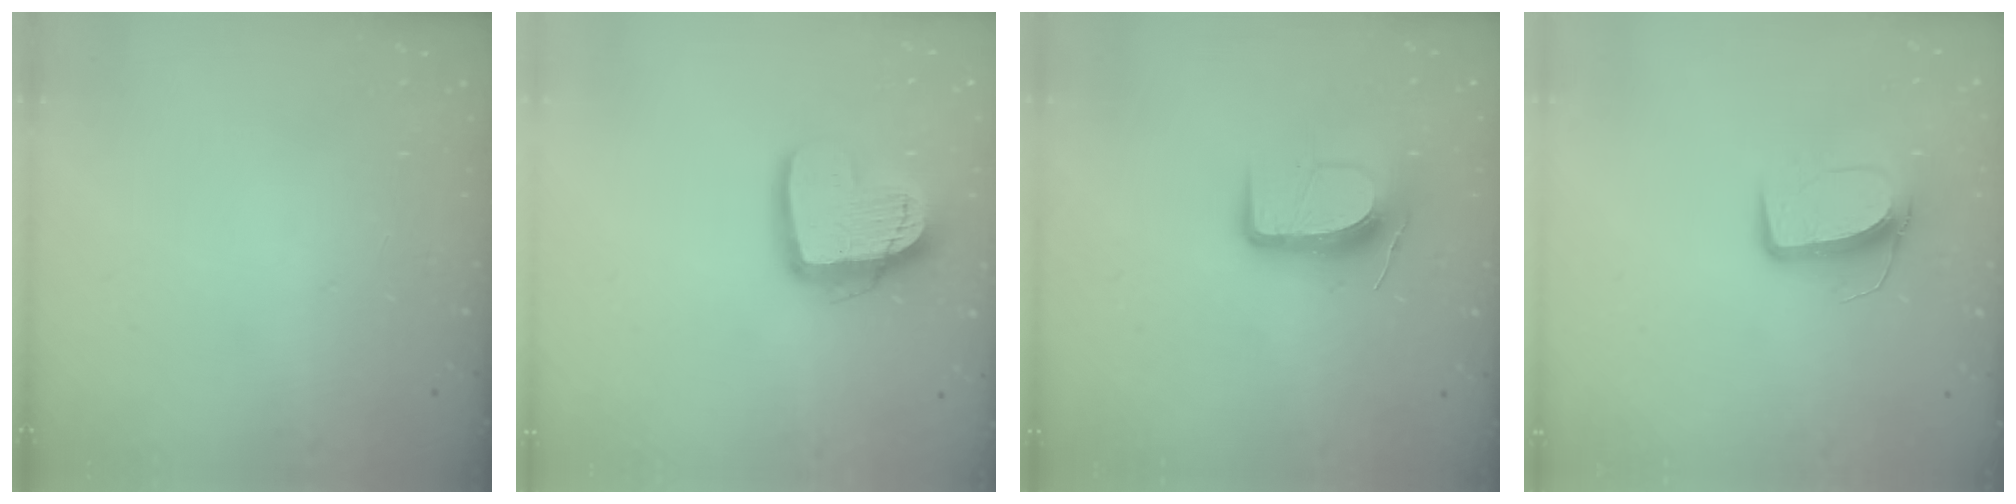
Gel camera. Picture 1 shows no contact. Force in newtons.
{"total": 15.3, "press": 15.2, "slide": 1.3}
{"total": 11.1, "press": 11.1, "slide": 0.5}
{"total": 9.9, "press": 9.9, "slide": 0.4}